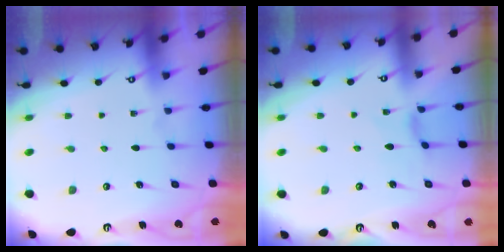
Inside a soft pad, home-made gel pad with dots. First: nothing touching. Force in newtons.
{"total": 0.7, "press": 0.7, "slide": 0.2}